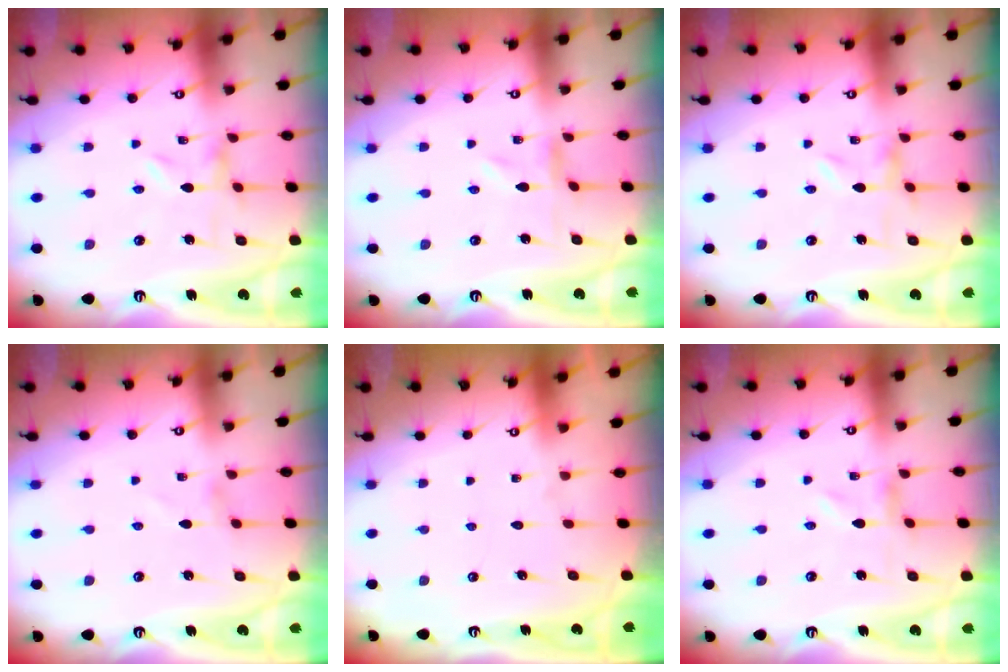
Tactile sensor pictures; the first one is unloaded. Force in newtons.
{"total": 0.0}
{"total": 0.0}
{"total": 1.2, "press": 1.2, "slide": 0.1}
{"total": 1.6, "press": 1.6, "slide": 0.1}
{"total": 0.0}